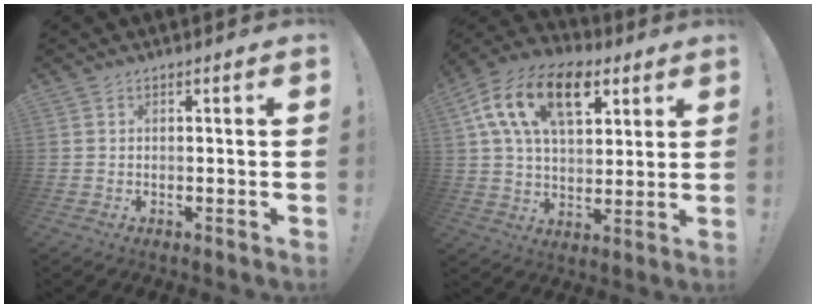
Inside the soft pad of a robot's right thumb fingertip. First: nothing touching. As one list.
[{"total": 18.9, "force": [8.6, 11.1, 12.7], "torque": [-0.210, -0.022, 0.154]}]